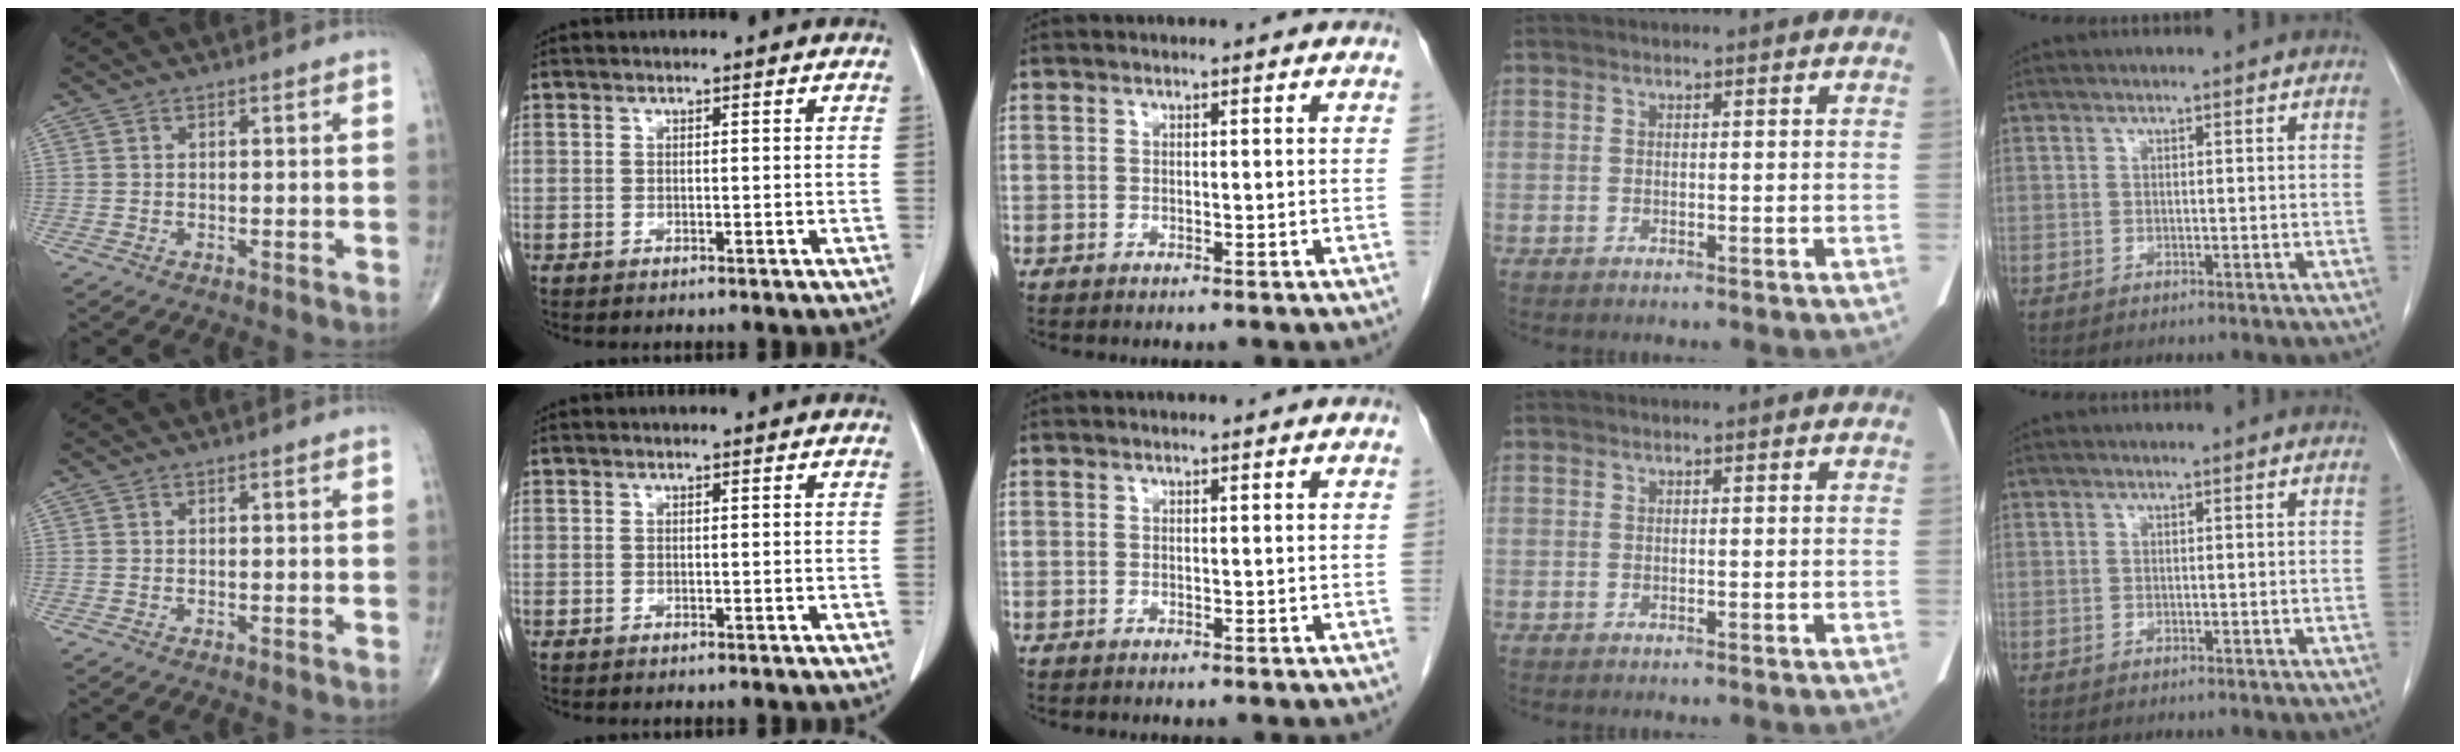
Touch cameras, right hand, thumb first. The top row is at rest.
{}